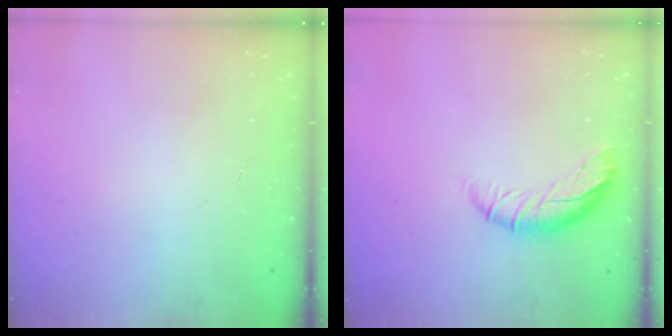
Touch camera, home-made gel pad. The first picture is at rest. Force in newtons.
{"total": 9.4, "press": 9.2, "slide": 2.0}